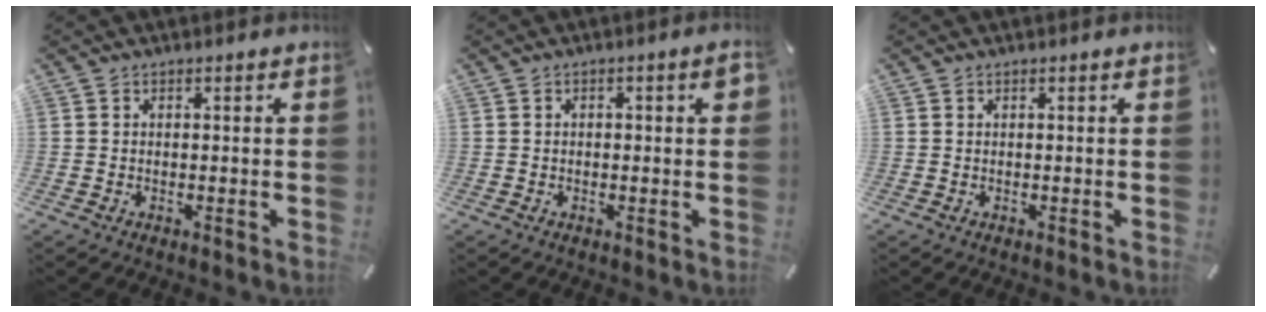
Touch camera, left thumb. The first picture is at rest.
{"total": 2.7, "force": [0.1, 0.9, 2.5], "torque": [-0.043, 0.006, 0.000]}
{"total": 0.0}